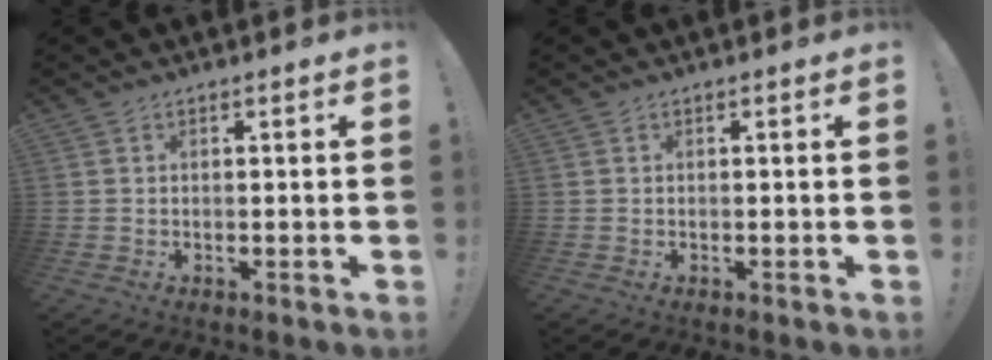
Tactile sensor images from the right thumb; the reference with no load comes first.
{"total": 0.0}